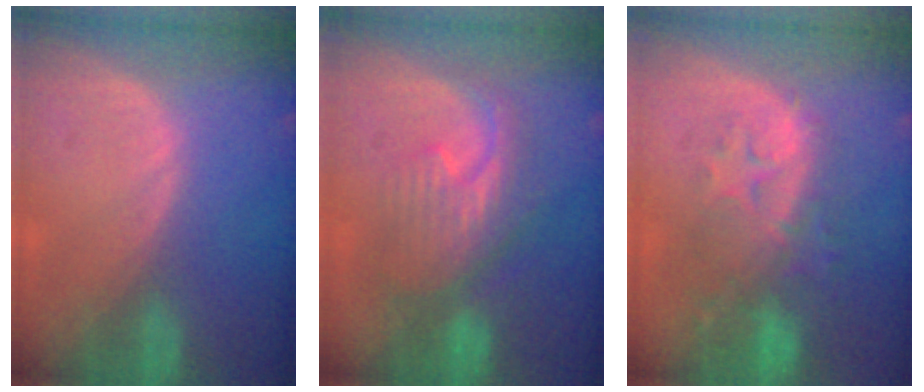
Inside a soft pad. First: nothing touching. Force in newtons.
{"total": 8.2, "press": 8.1, "slide": 1.4}
{"total": 9.8, "press": 9.0, "slide": 4.1}